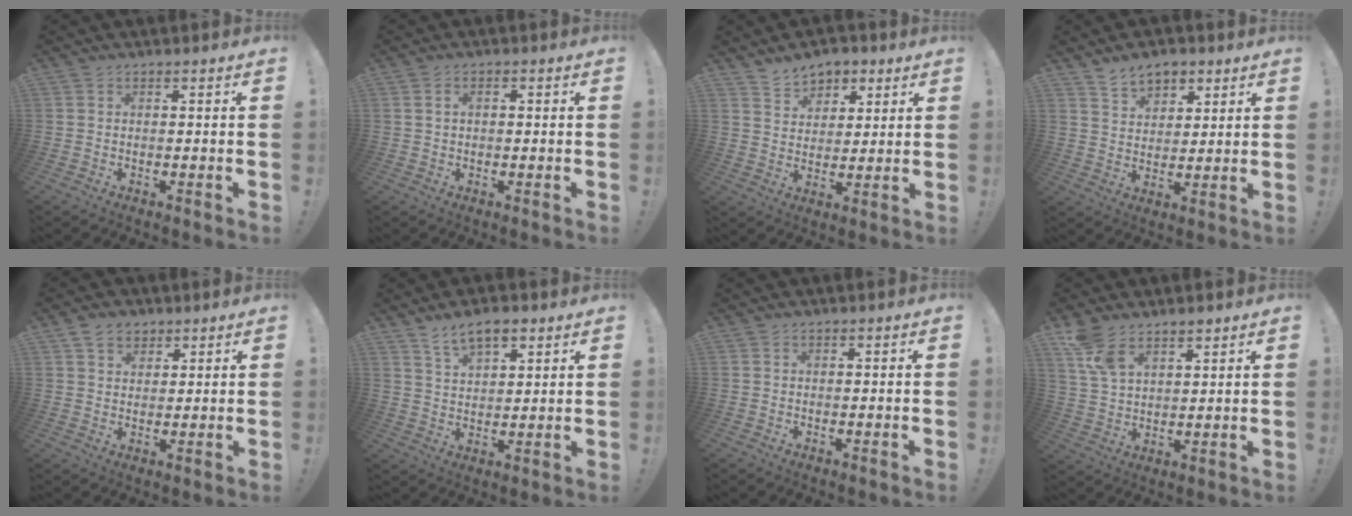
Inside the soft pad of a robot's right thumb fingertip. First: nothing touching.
{"total": 1.8, "force": [0.1, 1.1, 1.3], "torque": [-0.018, 0.003, 0.000]}
{"total": 7.5, "force": [5.2, 5.4, 0.7], "torque": [-0.015, -0.038, 0.102]}
{"total": 7.6, "force": [5.3, 4.9, 2.3], "torque": [-0.037, -0.028, 0.100]}
{"total": 5.8, "force": [3.6, 4.2, 1.8], "torque": [-0.026, -0.013, 0.067]}
{"total": 8.3, "force": [5.5, 4.0, 4.7], "torque": [-0.079, -0.018, 0.101]}
{"total": 0.0}
{"total": 8.1, "force": [6.0, 3.7, 4.1], "torque": [-0.069, -0.031, 0.116]}